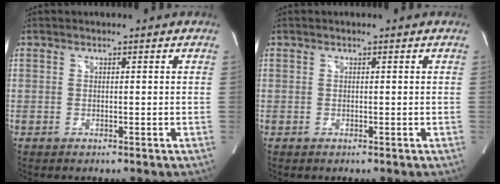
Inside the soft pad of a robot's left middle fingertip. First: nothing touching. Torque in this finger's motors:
{"motor_torque": [-0.17, 0.00, 0.06, 0.01]}